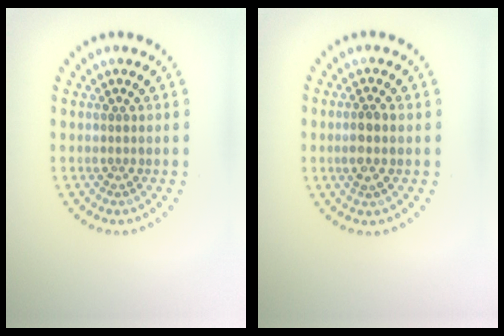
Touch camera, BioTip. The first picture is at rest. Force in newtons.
{"total": 1.9, "press": 1.8, "slide": 0.7}